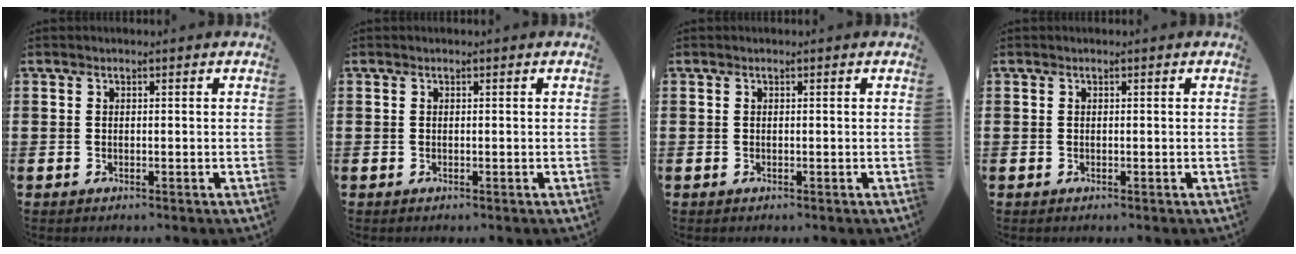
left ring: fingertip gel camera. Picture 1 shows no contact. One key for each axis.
{"total": 0.0}
{"total": 0.0}
{"total": 0.0}